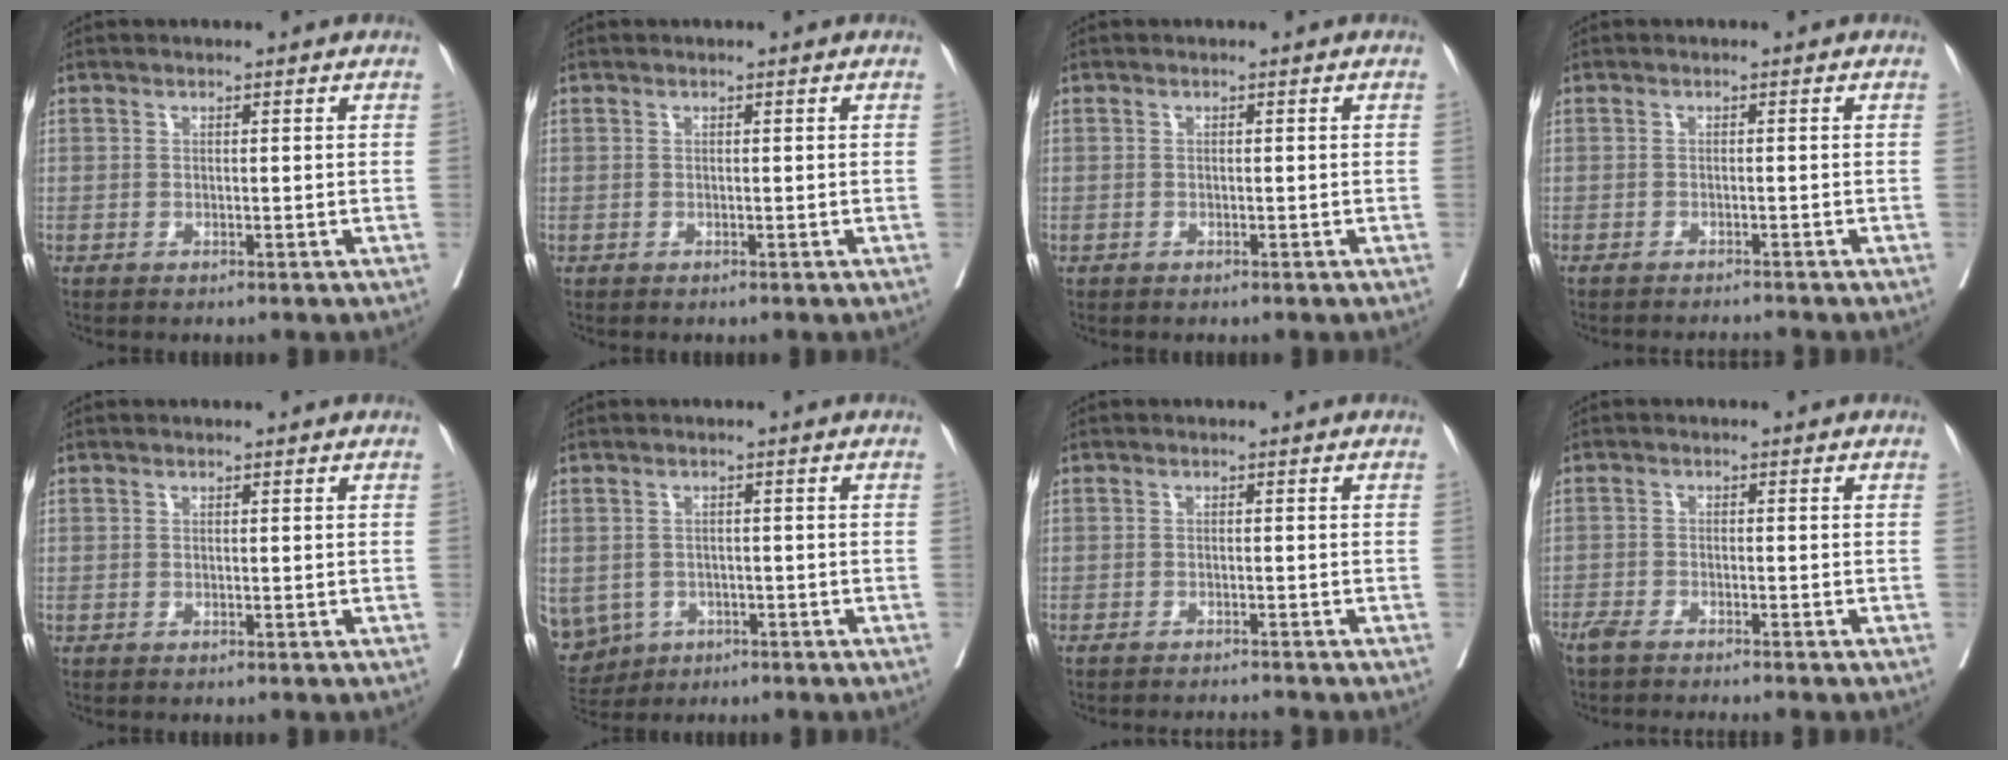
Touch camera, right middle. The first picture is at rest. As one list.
[{"total": 0.0}, {"total": 0.0}, {"total": 3.3, "force": [-3.2, -0.4, 0.7], "torque": [-0.008, -0.003, -0.046]}, {"total": 0.0}, {"total": 12.3, "force": [-4.5, 10.8, 3.6], "torque": [-0.123, -0.002, -0.053]}, {"total": 4.2, "force": [-4.1, -0.5, 0.8], "torque": [-0.007, -0.007, -0.059]}, {"total": 5.2, "force": [-4.7, 0.1, 2.3], "torque": [-0.029, -0.011, -0.078]}]